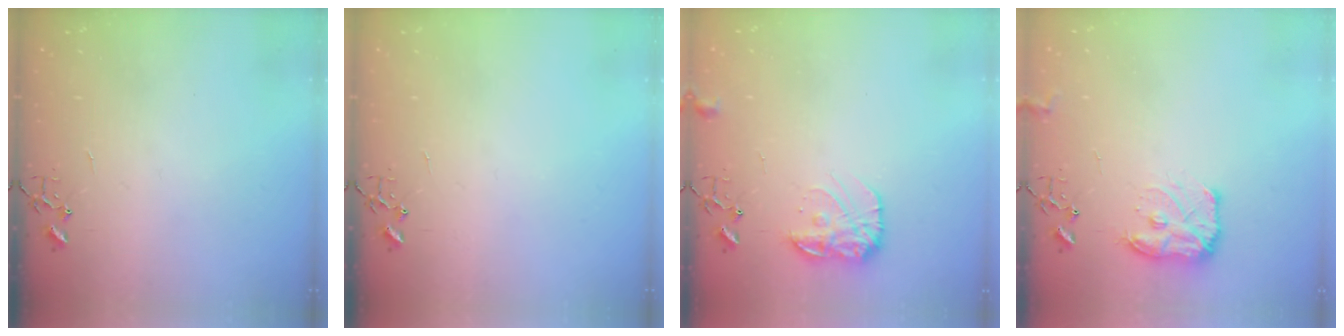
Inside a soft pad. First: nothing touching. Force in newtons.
{"total": 0.0}
{"total": 11.9, "press": 11.9, "slide": 0.4}
{"total": 11.8, "press": 11.8, "slide": 0.6}